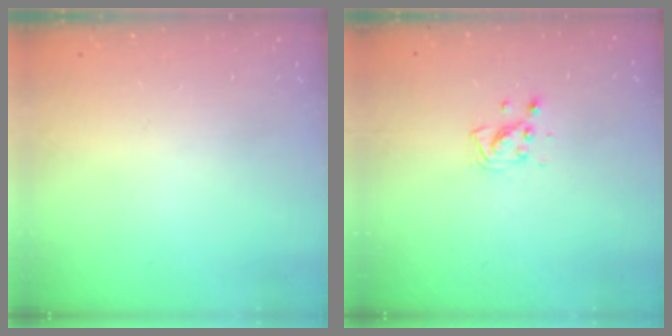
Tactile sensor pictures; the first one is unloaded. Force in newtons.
{"total": 5.1, "press": 4.9, "slide": 1.3}